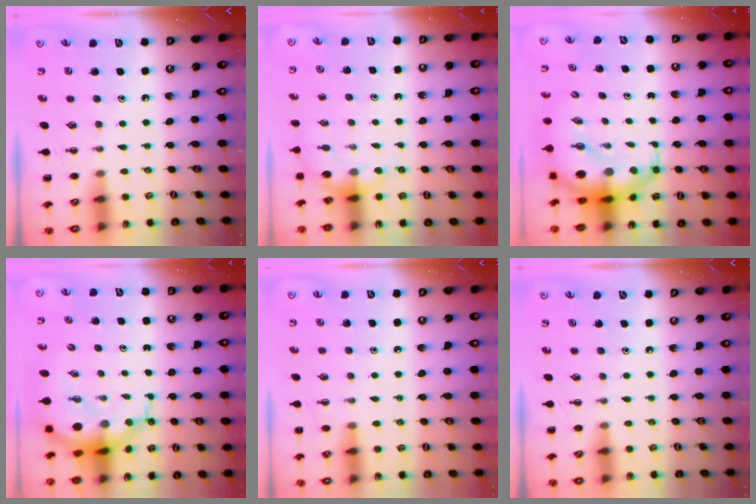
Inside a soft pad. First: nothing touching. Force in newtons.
{"total": 4.7, "press": 4.6, "slide": 1.2}
{"total": 10.7, "press": 10.3, "slide": 2.7}
{"total": 7.4, "press": 7.1, "slide": 2.1}
{"total": 3.9, "press": 3.7, "slide": 1.2}
{"total": 0.0}